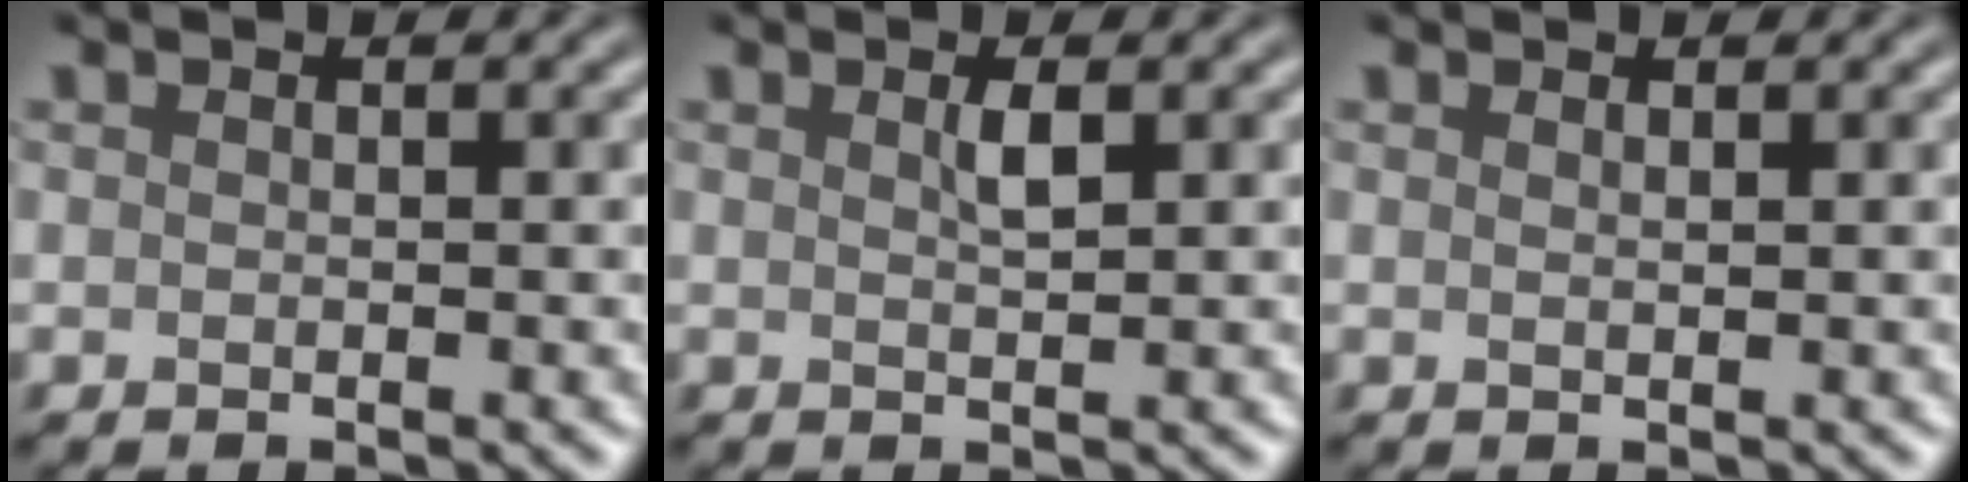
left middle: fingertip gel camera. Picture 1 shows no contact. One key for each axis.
{"total": 1.4, "fx": 0.7, "fy": 0.3, "fz": 1.2, "tx": -0.024, "ty": 0.000, "tz": 0.011}
{"total": 0.7, "fx": 0.5, "fy": 0.2, "fz": 0.4, "tx": -0.002, "ty": 0.000, "tz": 0.009}